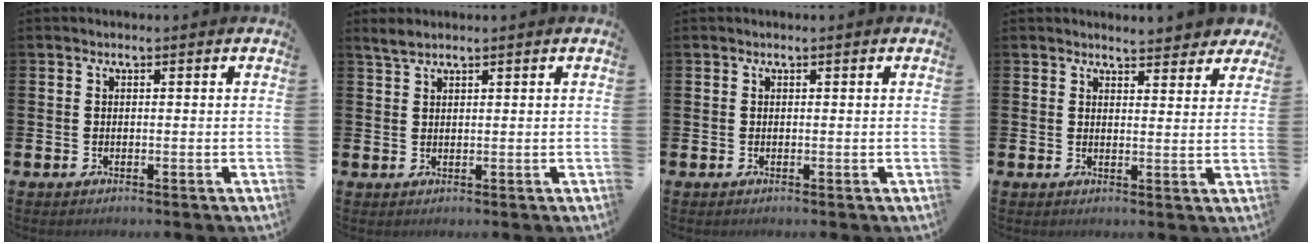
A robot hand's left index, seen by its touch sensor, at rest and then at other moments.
{"total": 1.9, "force": [1.7, 0.4, 0.7], "torque": [-0.025, 0.008, 0.032]}
{"total": 0.0}
{"total": 4.2, "force": [4.1, 0.8, 0.4], "torque": [0.004, -0.025, 0.070]}